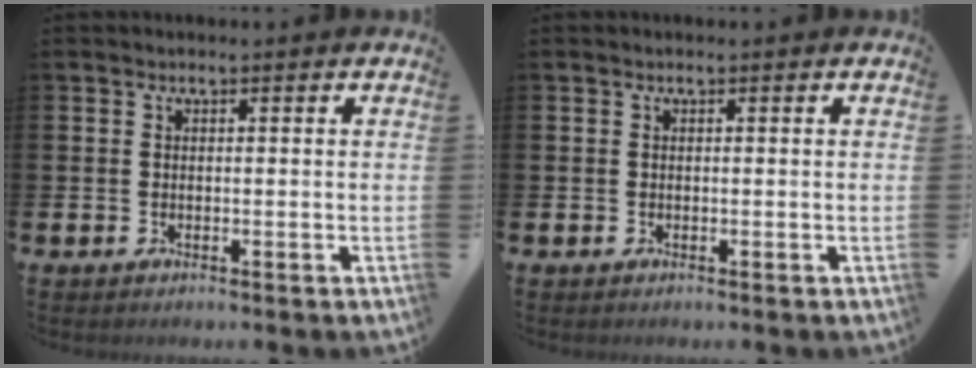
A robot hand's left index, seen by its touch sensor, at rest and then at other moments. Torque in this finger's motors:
{"motor_torque": [-0.01, 0.01, 0.00, 0.01]}